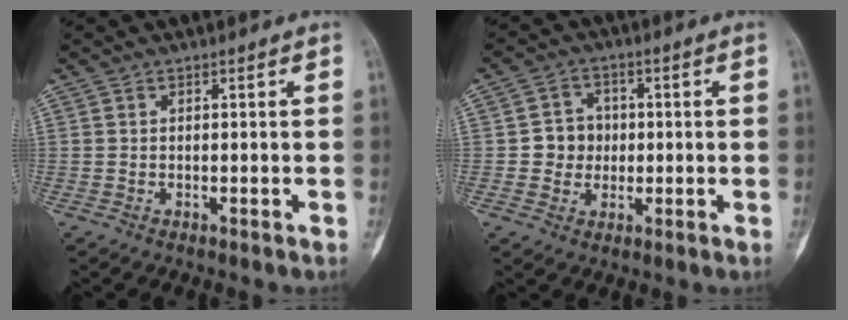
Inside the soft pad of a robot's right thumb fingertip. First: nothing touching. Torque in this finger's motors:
{"motor_torque": [0.00, 0.00, 0.02, -0.01, 0.00]}